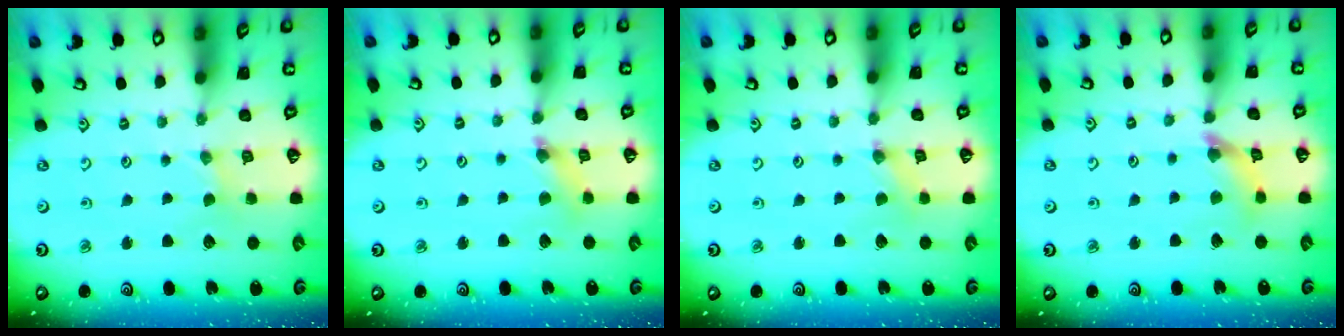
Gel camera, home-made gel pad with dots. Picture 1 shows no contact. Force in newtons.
{"total": 3.9, "press": 3.9, "slide": 0.4}
{"total": 0.0}
{"total": 6.8, "press": 6.8, "slide": 0.6}